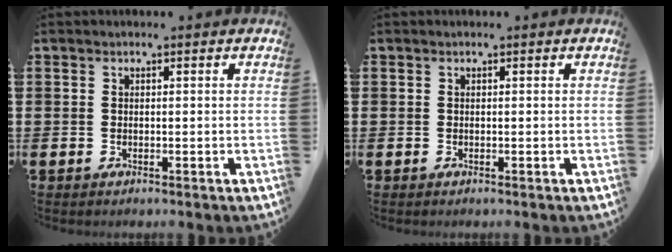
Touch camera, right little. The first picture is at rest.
{"total": 0.0}